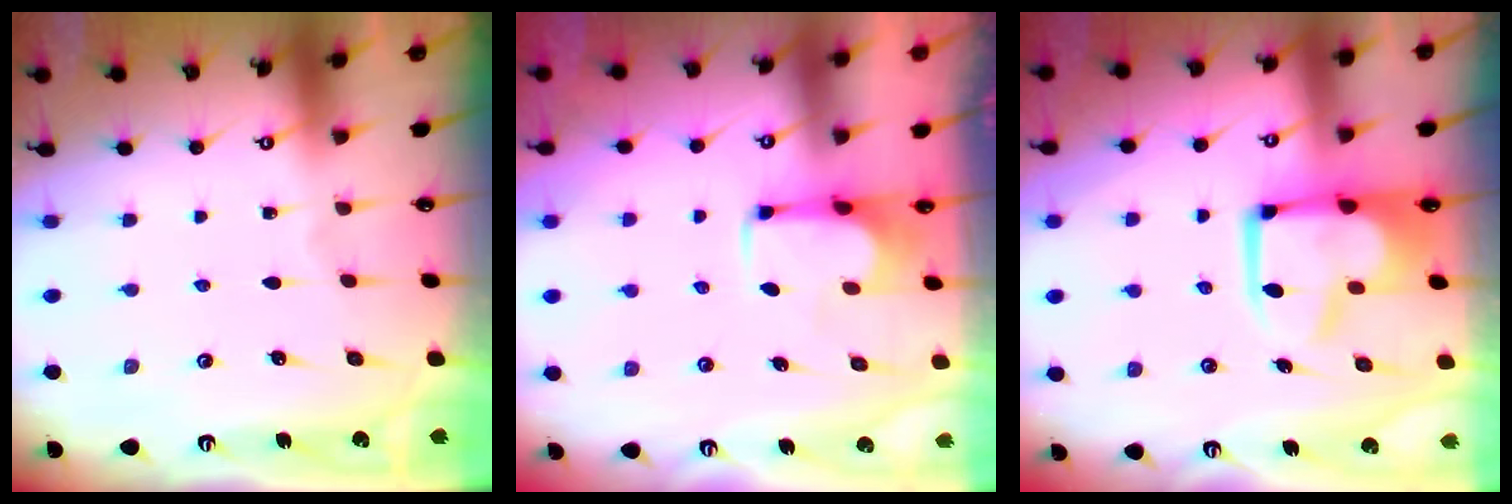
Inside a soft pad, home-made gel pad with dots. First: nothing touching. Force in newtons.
{"total": 3.6, "press": 3.6, "slide": 0.7}
{"total": 3.5, "press": 3.4, "slide": 0.8}